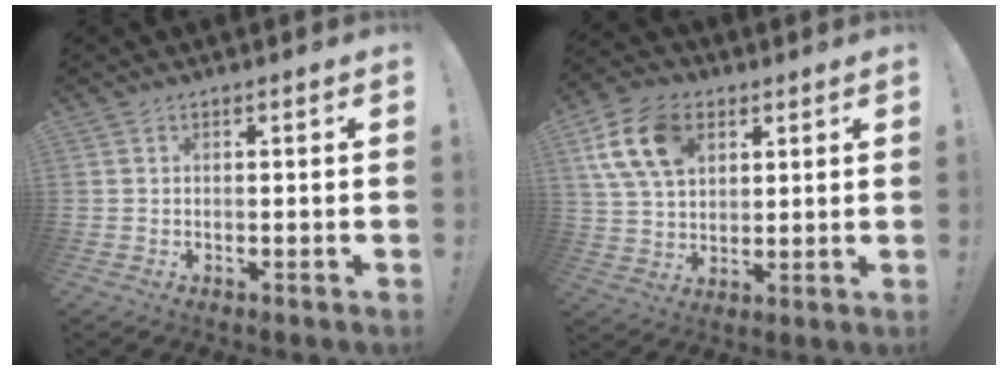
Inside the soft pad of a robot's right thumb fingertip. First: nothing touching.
{"total": 15.1, "force": [6.4, 10.2, 9.1], "torque": [-0.167, -0.014, 0.125]}